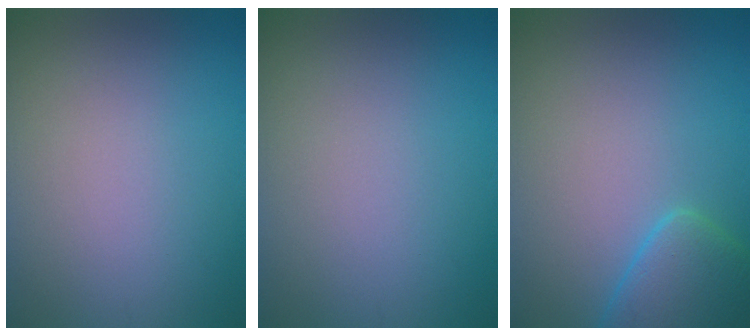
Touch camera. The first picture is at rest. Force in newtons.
{"total": 0.0}
{"total": 4.6, "press": 4.6, "slide": 0.3}